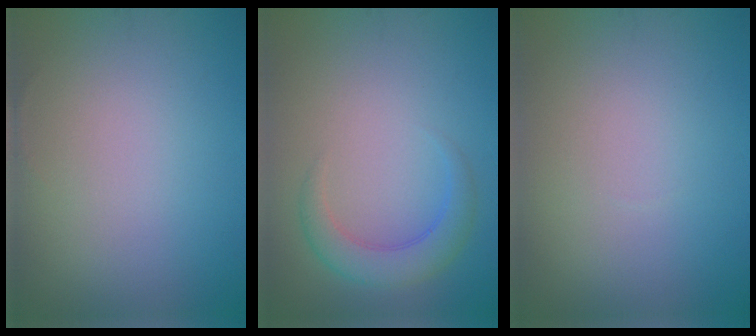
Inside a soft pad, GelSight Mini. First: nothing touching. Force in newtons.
{"total": 3.3, "press": 3.3, "slide": 0.2}
{"total": 0.0}